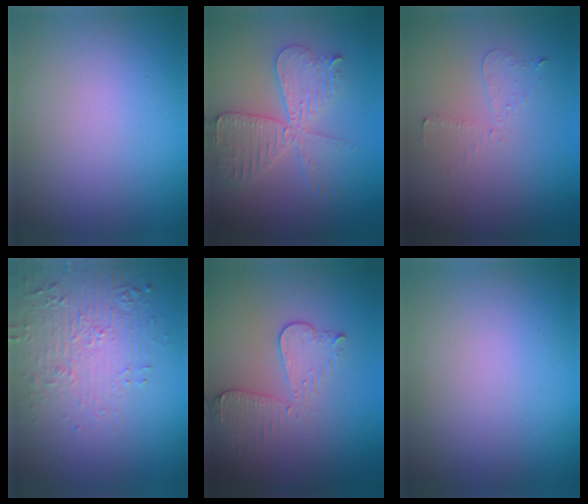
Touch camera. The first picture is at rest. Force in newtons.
{"total": 5.7, "press": 5.7, "slide": 0.8}
{"total": 0.9, "press": 0.8, "slide": 0.4}
{"total": 5.7, "press": 3.7, "slide": 4.4}
{"total": 3.3, "press": 3.0, "slide": 1.5}
{"total": 0.0}